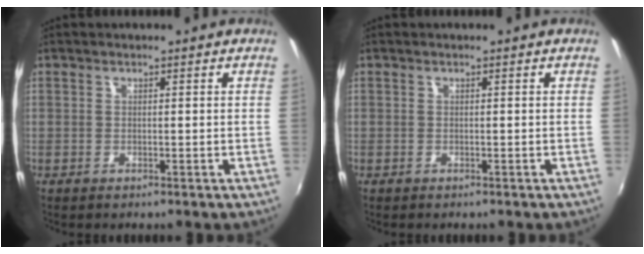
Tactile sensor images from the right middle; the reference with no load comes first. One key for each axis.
{"total": 0.0}